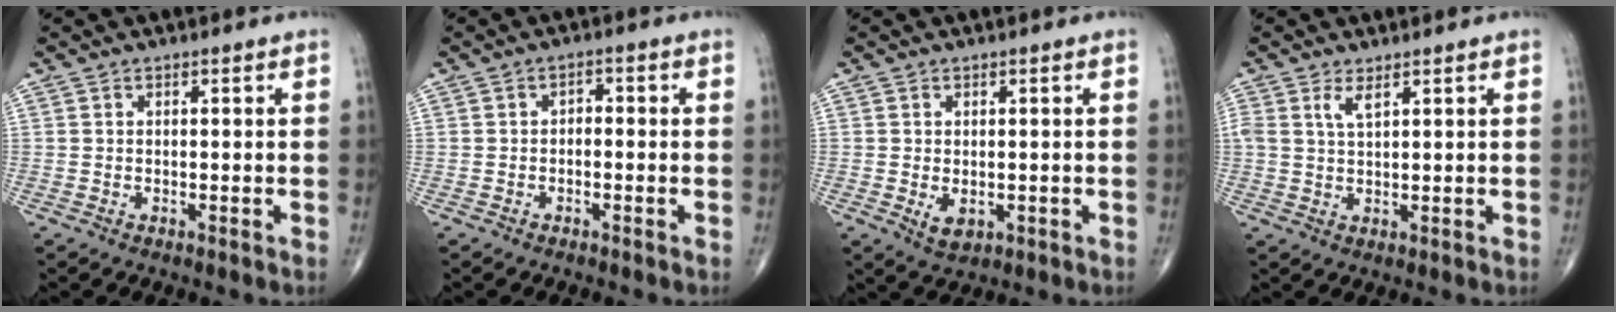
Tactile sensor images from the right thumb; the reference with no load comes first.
{"total": 1.8, "force": [-0.5, 1.2, 1.2], "torque": [-0.010, 0.013, -0.015]}
{"total": 3.1, "force": [-0.6, 2.0, 2.3], "torque": [-0.029, -0.005, -0.001]}
{"total": 2.8, "force": [1.5, 0.8, 2.1], "torque": [-0.047, -0.002, 0.036]}